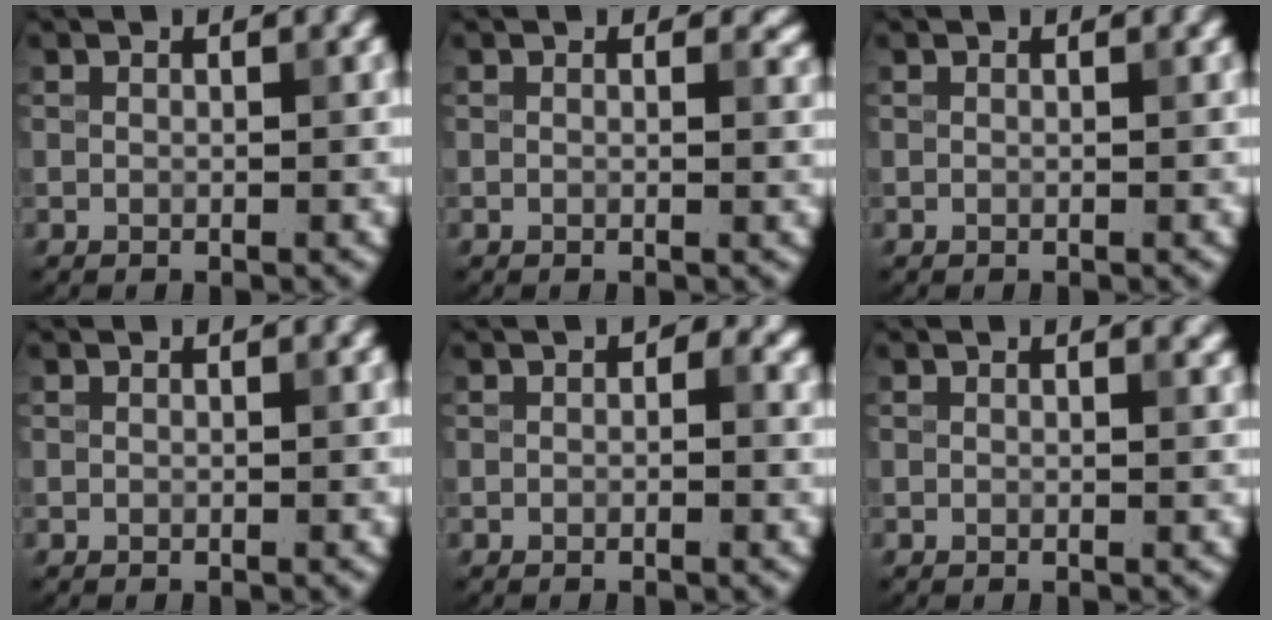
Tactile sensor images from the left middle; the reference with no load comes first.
{"total": 1.0, "force": [0.4, 0.7, 0.6], "torque": [-0.006, -0.003, 0.004]}
{"total": 0.0}
{"total": 0.0}
{"total": 1.7, "force": [0.2, 1.2, 1.2], "torque": [-0.009, 0.004, -0.001]}
{"total": 0.6, "force": [0.4, 0.1, 0.4], "torque": [-0.006, 0.000, 0.007]}